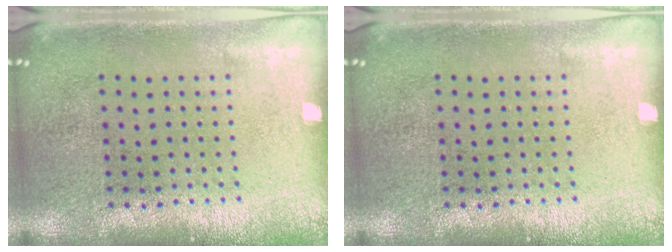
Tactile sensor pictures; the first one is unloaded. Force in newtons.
{"total": 0.0}